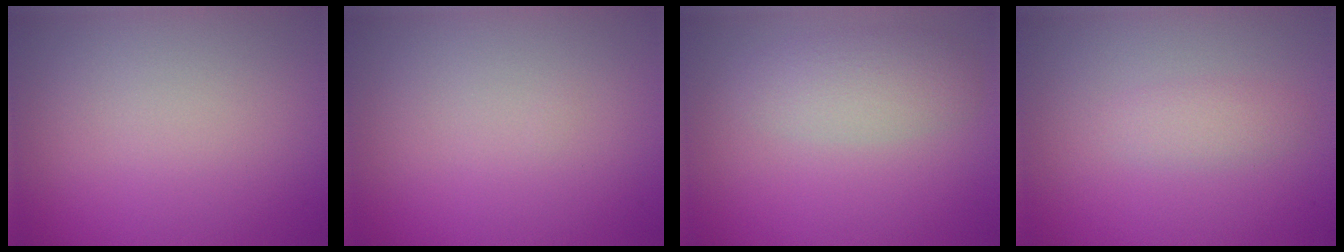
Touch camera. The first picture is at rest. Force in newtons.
{"total": 0.0}
{"total": 3.0, "press": 3.0, "slide": 0.2}
{"total": 1.4, "press": 1.4, "slide": 0.1}